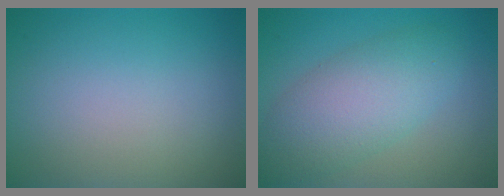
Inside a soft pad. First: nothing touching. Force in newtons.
{"total": 6.0, "press": 6.0, "slide": 0.3}